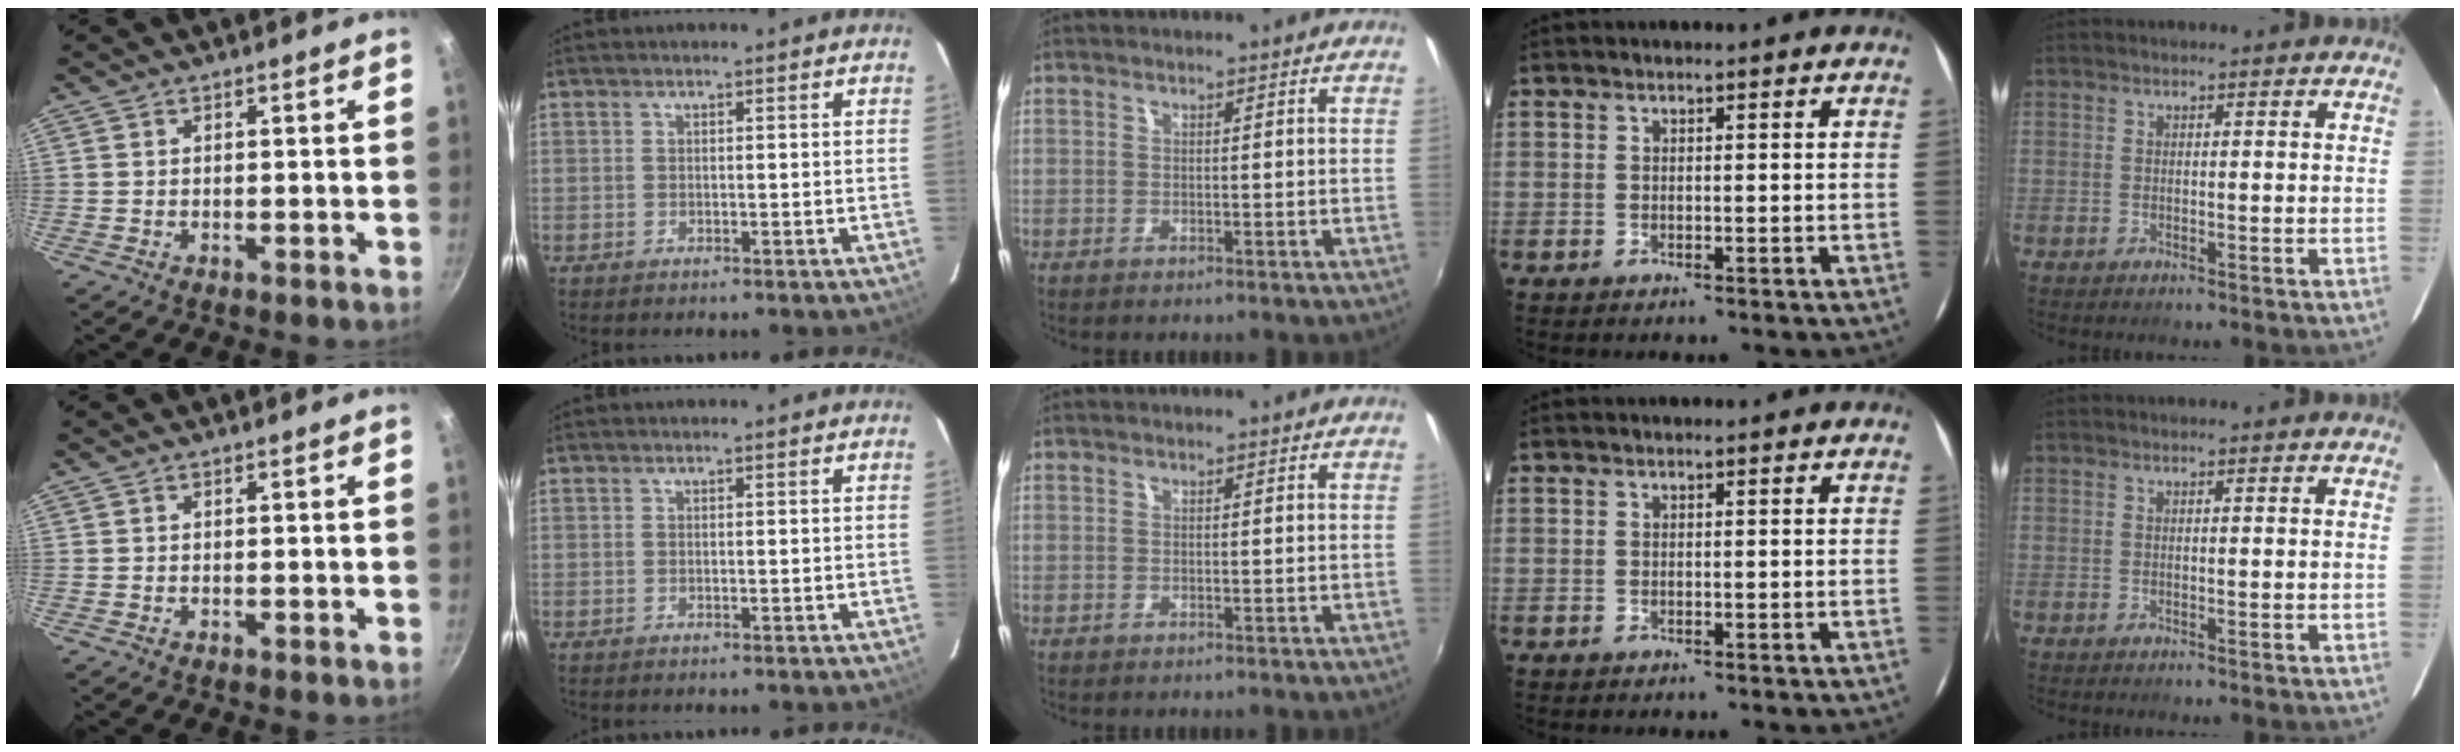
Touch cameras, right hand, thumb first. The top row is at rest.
{}